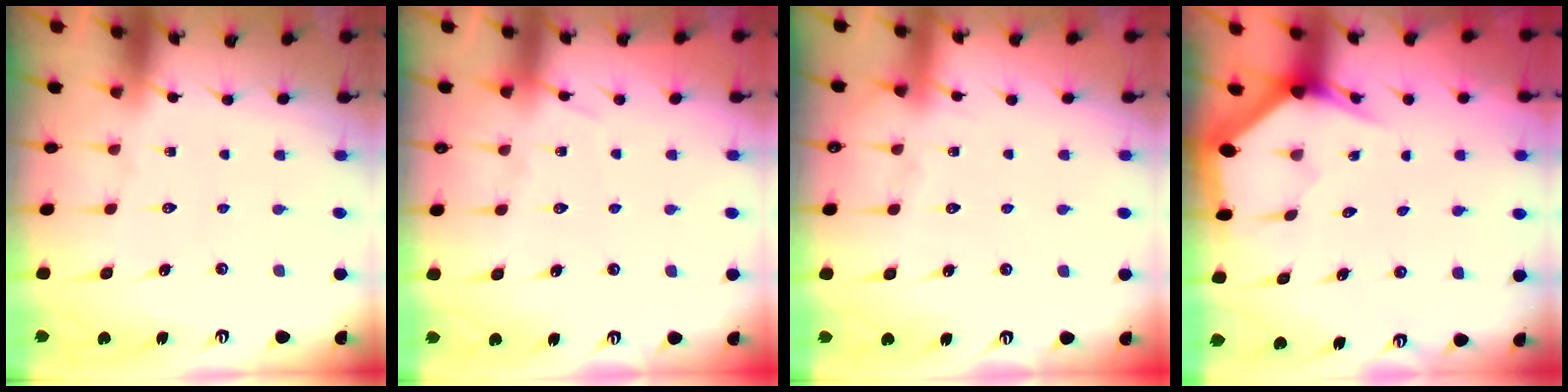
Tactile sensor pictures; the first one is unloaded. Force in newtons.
{"total": 6.4, "press": 6.4, "slide": 0.8}
{"total": 2.9, "press": 2.9, "slide": 0.4}
{"total": 3.0, "press": 3.0, "slide": 0.0}